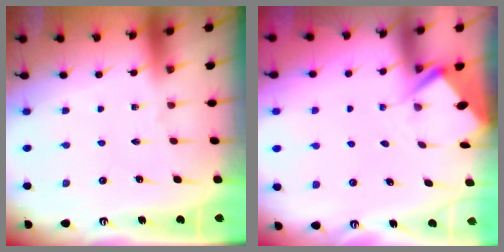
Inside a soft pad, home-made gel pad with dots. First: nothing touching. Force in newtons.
{"total": 2.9, "press": 2.8, "slide": 0.4}